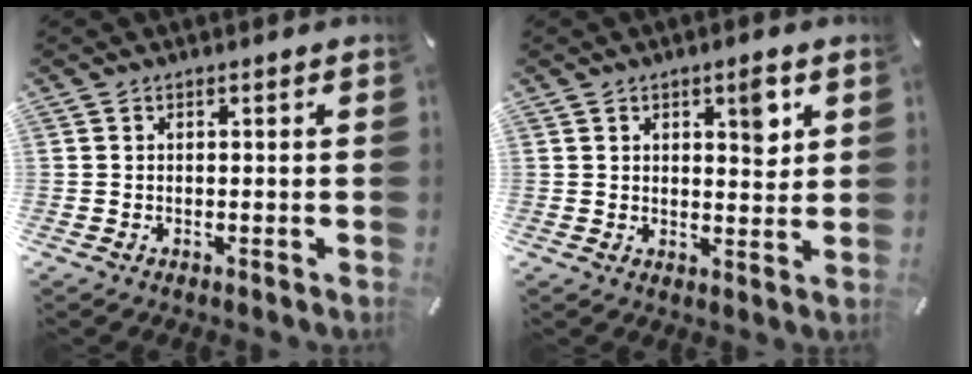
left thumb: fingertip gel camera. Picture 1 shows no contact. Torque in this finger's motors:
{"motor_torque": [0.32, -0.14, -0.01, 0.11, -0.01]}